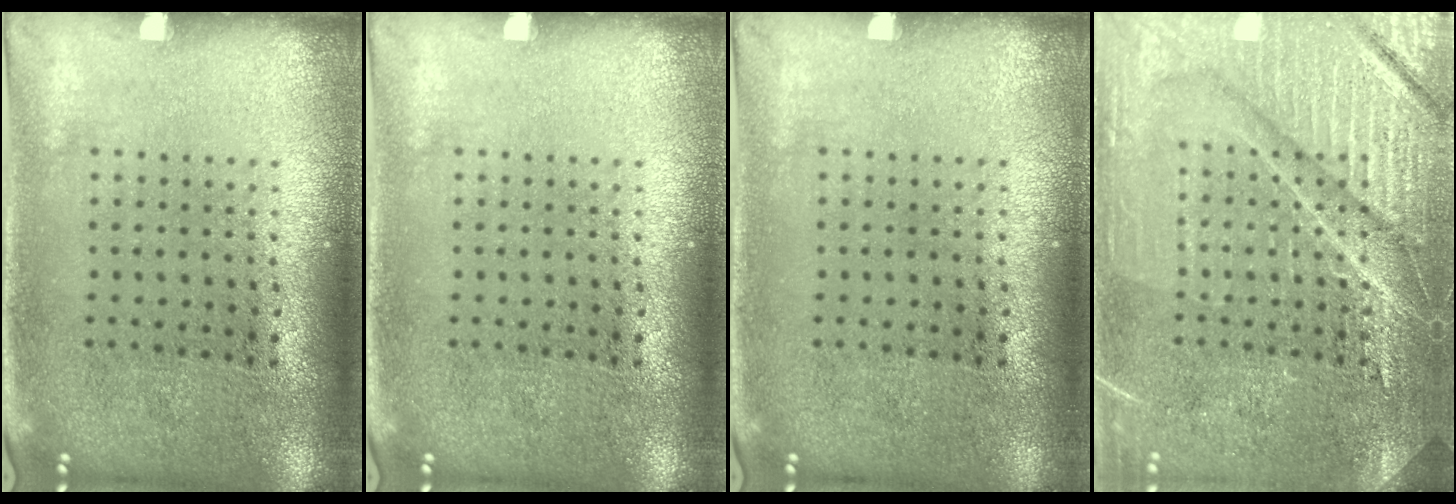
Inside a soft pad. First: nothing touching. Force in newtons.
{"total": 0.0}
{"total": 0.0}
{"total": 6.7, "press": 6.7, "slide": 0.9}